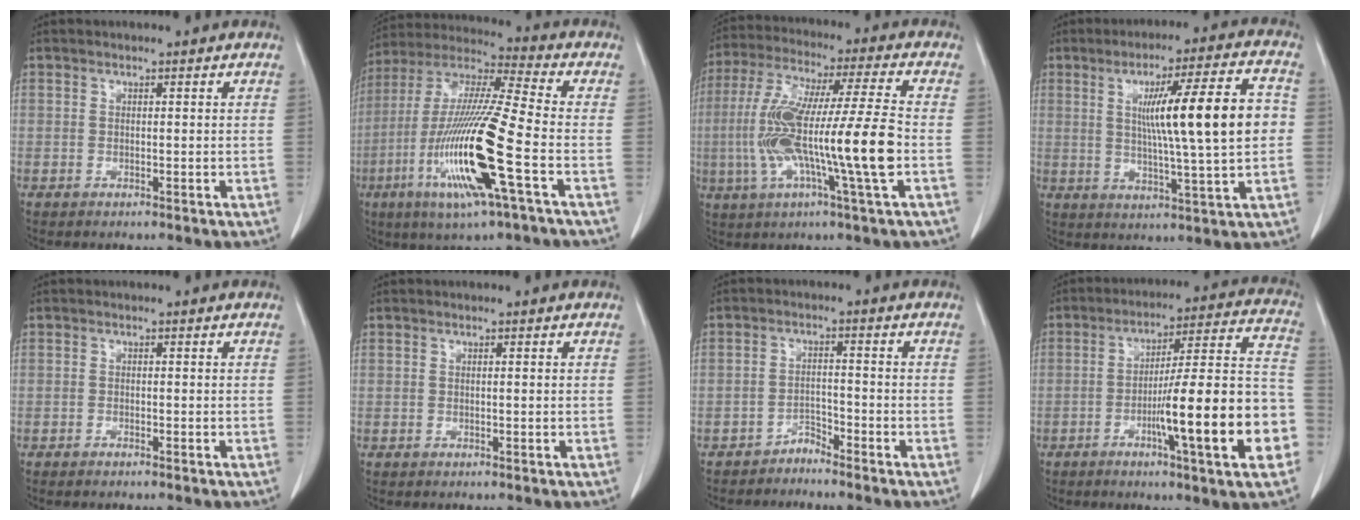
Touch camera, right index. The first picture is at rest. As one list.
[{"total": 19.2, "force": [-6.2, 0.5, 18.2], "torque": [-0.384, -0.025, -0.122]}, {"total": 18.0, "force": [-3.2, -0.2, 17.7], "torque": [-0.339, -0.002, -0.063]}, {"total": 15.0, "force": [1.4, 0.2, 14.9], "torque": [-0.231, 0.011, 0.024]}, {"total": 1.0, "force": [-0.9, 0.1, 0.4], "torque": [-0.011, -0.002, -0.013]}, {"total": 0.0}, {"total": 2.2, "force": [-2.2, 0.3, 0.1], "torque": [0.007, -0.002, -0.038]}, {"total": 19.3, "force": [-6.0, 0.6, 18.4], "torque": [-0.226, 0.013, -0.088]}]